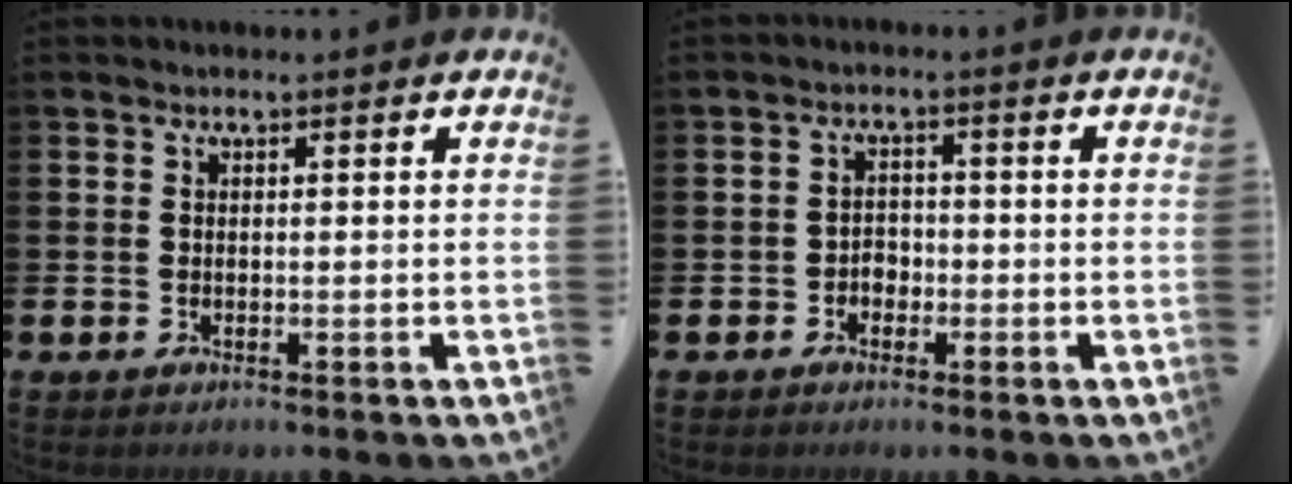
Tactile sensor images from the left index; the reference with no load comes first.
{"total": 2.1, "force": [-1.2, 1.6, 0.7], "torque": [-0.010, 0.003, -0.028]}